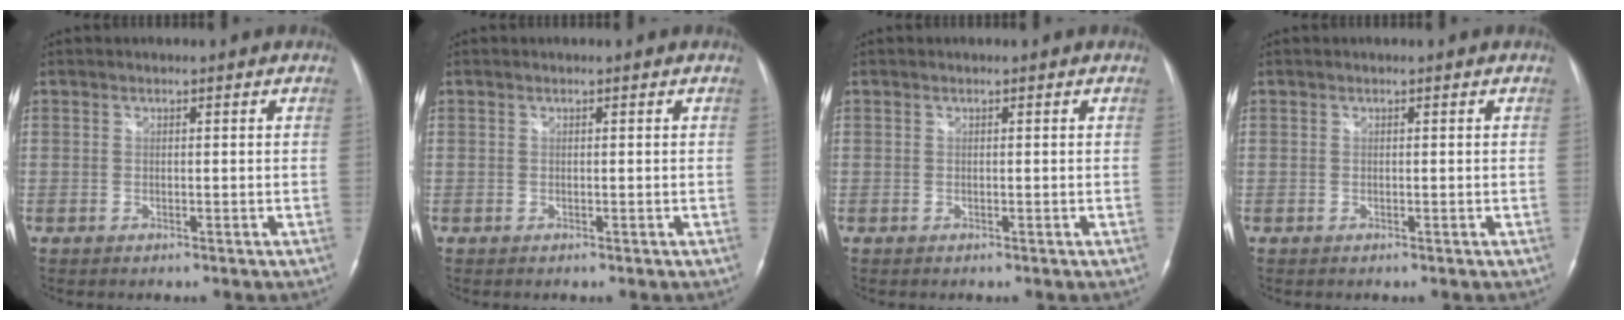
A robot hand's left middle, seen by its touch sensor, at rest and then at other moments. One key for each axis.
{"total": 0.0}
{"total": 0.0}
{"total": 0.0}